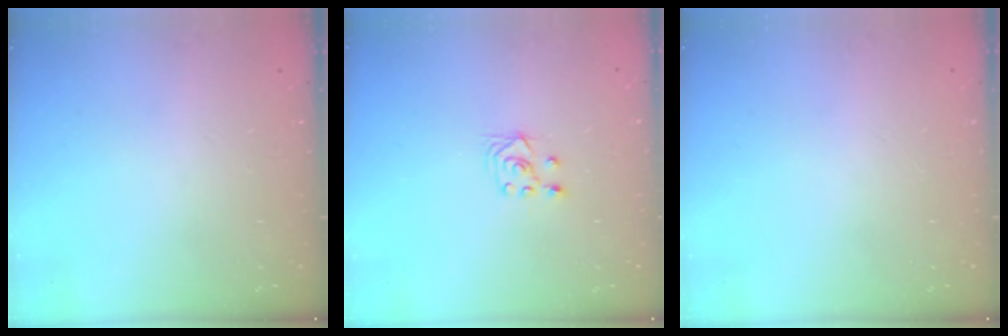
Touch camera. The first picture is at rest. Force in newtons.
{"total": 2.6, "press": 2.5, "slide": 1.0}
{"total": 0.0}